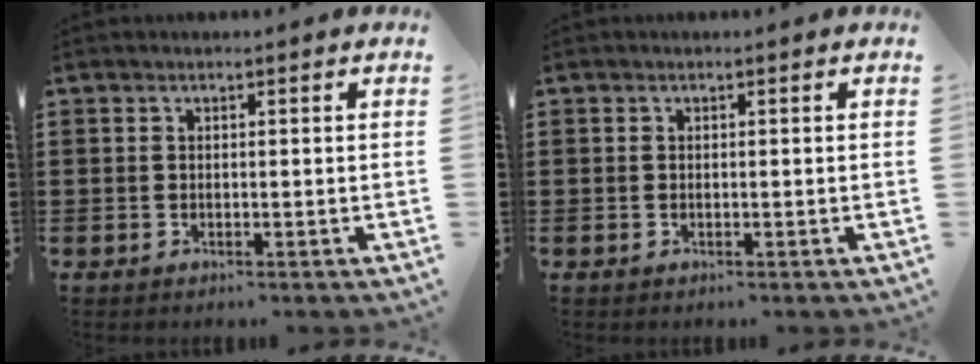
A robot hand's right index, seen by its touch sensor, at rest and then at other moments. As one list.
[{"total": 0.0}]